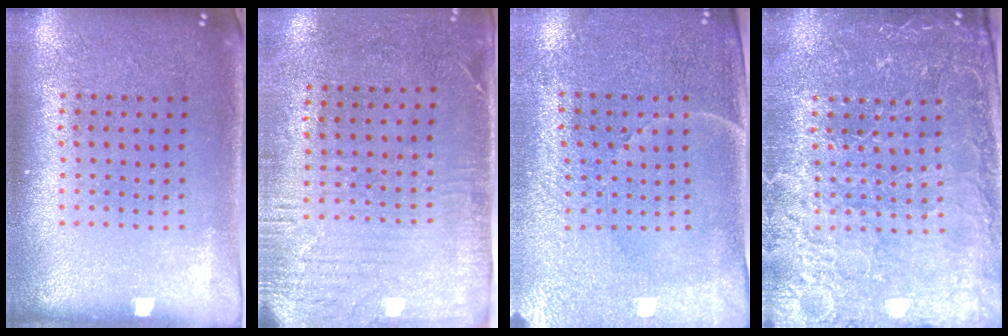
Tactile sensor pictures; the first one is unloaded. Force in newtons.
{"total": 2.9, "press": 2.3, "slide": 1.7}
{"total": 3.3, "press": 3.2, "slide": 1.0}
{"total": 3.7, "press": 3.6, "slide": 1.0}